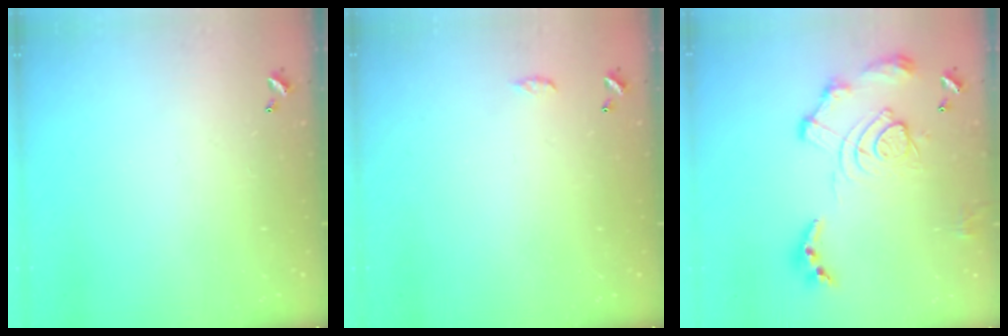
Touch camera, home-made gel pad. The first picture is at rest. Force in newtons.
{"total": 3.0, "press": 3.0, "slide": 0.5}
{"total": 15.6, "press": 15.5, "slide": 1.6}